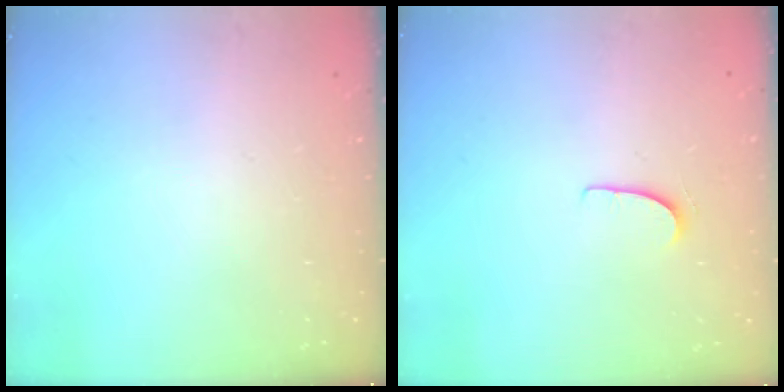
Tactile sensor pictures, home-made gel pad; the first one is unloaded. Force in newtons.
{"total": 5.1, "press": 5.1, "slide": 0.4}